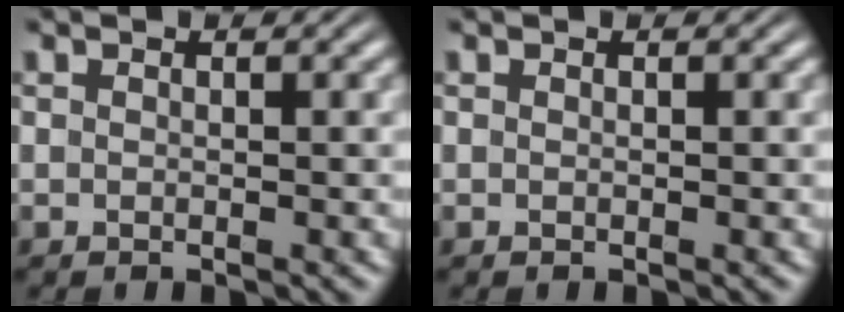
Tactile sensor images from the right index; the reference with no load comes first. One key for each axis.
{"total": 0.0}